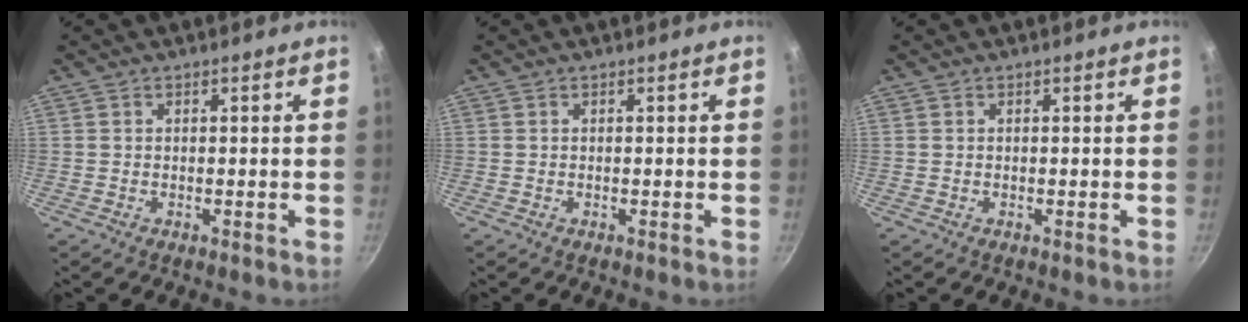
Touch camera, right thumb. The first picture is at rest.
{"total": 0.0}
{"total": 0.0}